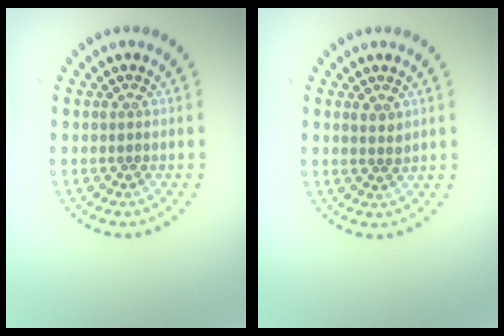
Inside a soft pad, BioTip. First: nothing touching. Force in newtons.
{"total": 1.1, "press": 0.9, "slide": 0.5}